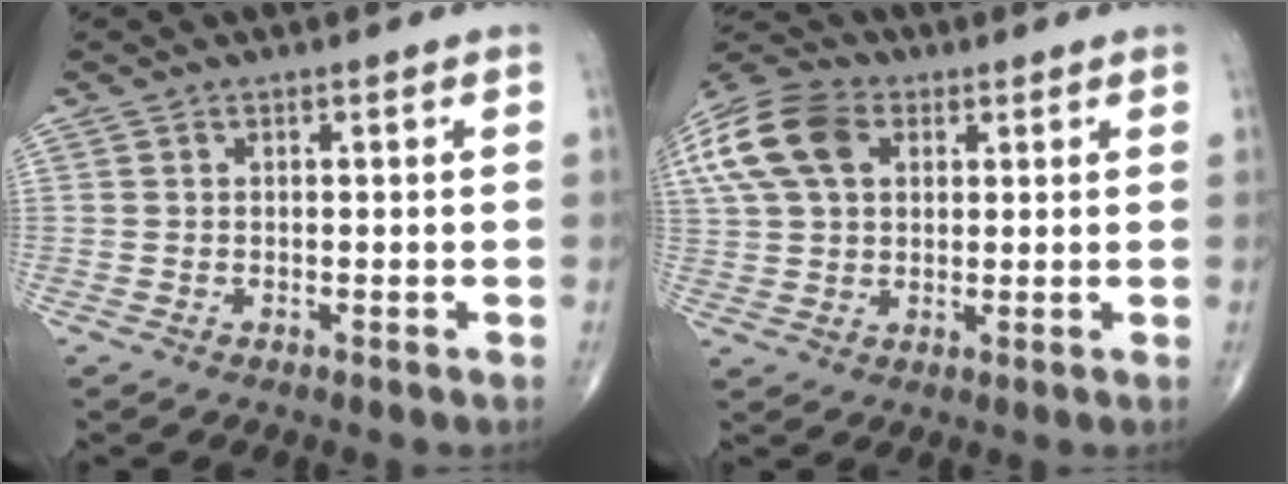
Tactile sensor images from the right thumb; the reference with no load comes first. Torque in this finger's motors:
{"motor_torque": [0.04, 0.75, 0.99, 0.39, 0.36]}